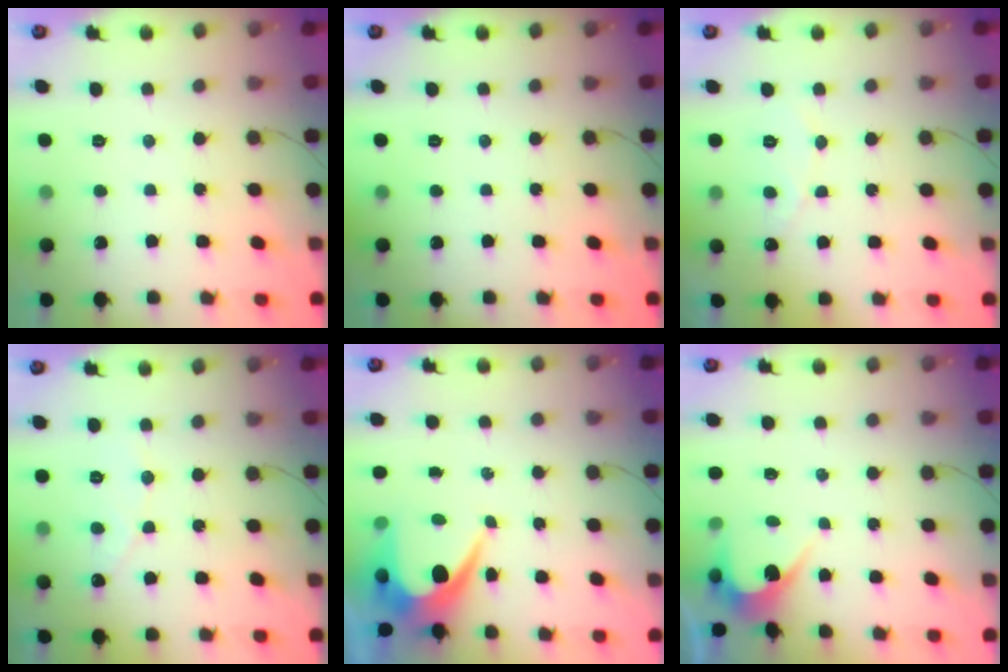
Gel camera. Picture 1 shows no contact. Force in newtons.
{"total": 0.0}
{"total": 5.7, "press": 5.7, "slide": 0.4}
{"total": 4.9, "press": 4.8, "slide": 0.4}
{"total": 6.5, "press": 6.5, "slide": 0.6}
{"total": 2.8, "press": 2.8, "slide": 0.1}